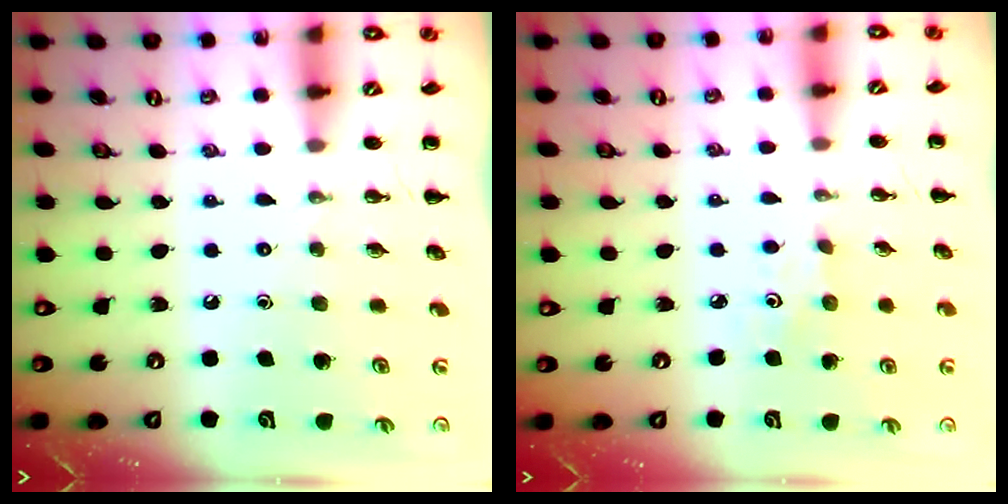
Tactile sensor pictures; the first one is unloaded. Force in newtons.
{"total": 1.8, "press": 1.7, "slide": 0.6}